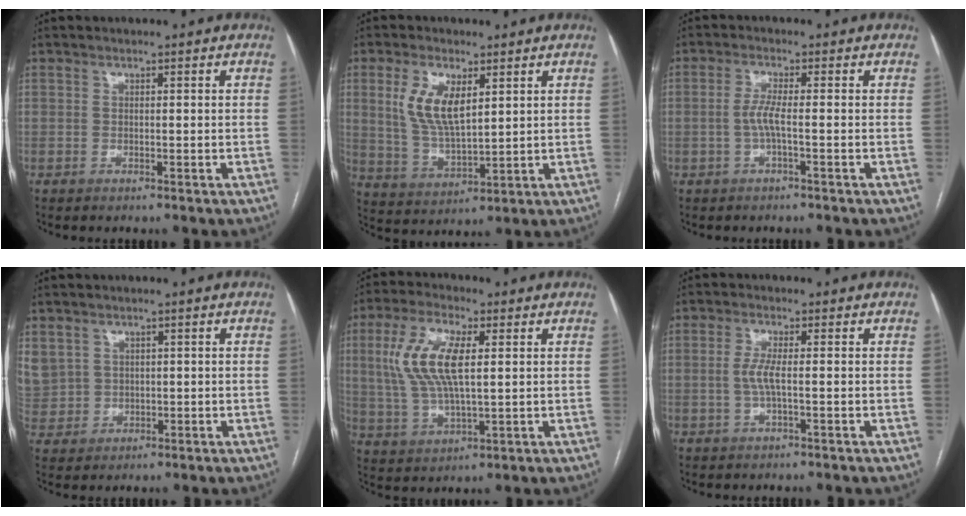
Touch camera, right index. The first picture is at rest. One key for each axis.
{"total": 8.7, "fx": 3.2, "fy": 3.4, "fz": 7.3, "tx": -0.155, "ty": 0.003, "tz": 0.069}
{"total": 2.9, "fx": -0.7, "fy": 0.0, "fz": 2.8, "tx": -0.058, "ty": 0.002, "tz": -0.014}
{"total": 10.2, "fx": 2.7, "fy": 9.3, "fz": 3.2, "tx": -0.128, "ty": 0.030, "tz": 0.077}
{"total": 11.1, "fx": 2.5, "fy": 3.5, "fz": 10.2, "tx": -0.231, "ty": 0.010, "tz": 0.051}
{"total": 2.9, "fx": -0.3, "fy": 0.2, "fz": 2.8, "tx": -0.064, "ty": -0.001, "tz": -0.006}